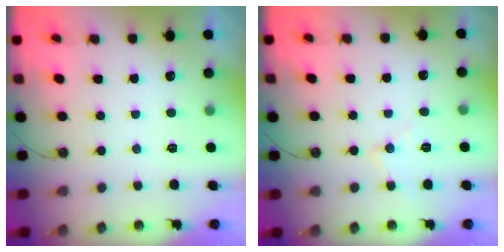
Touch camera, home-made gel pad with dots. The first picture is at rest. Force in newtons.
{"total": 7.1, "press": 7.1, "slide": 0.4}